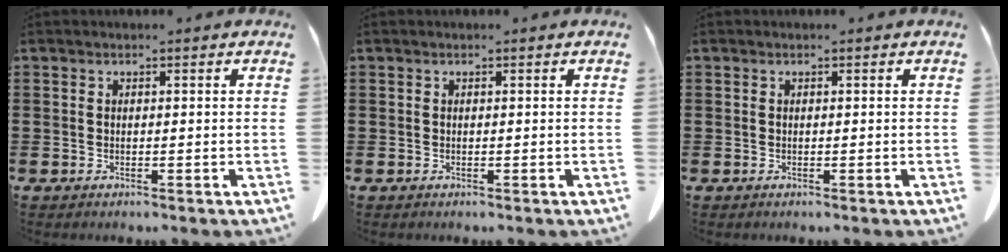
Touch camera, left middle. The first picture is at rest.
{"total": 0.0}
{"total": 0.0}